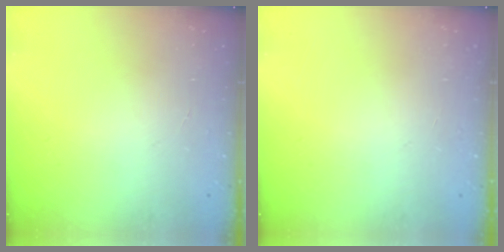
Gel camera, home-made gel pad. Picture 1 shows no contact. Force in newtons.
{"total": 0.0}